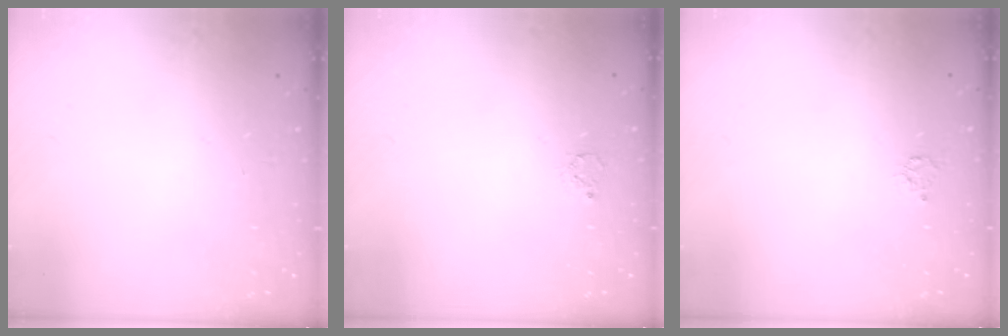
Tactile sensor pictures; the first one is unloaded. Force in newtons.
{"total": 3.4, "press": 3.3, "slide": 0.3}
{"total": 3.5, "press": 3.5, "slide": 0.3}